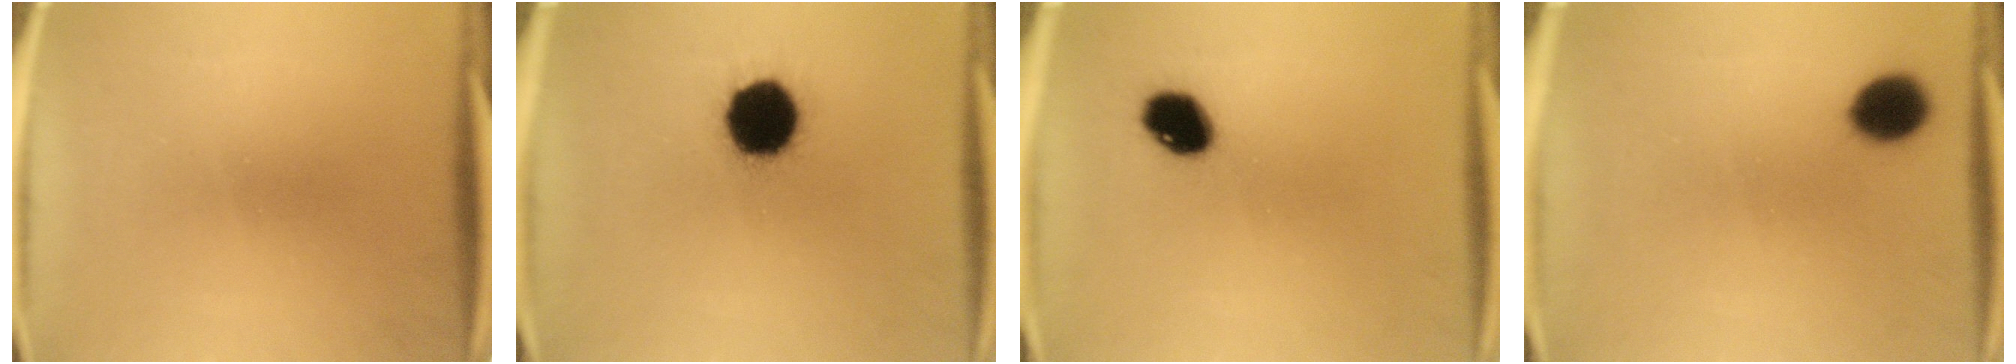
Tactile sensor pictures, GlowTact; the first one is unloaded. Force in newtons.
{"total": 16.3}
{"total": 7.7}
{"total": 7.2}